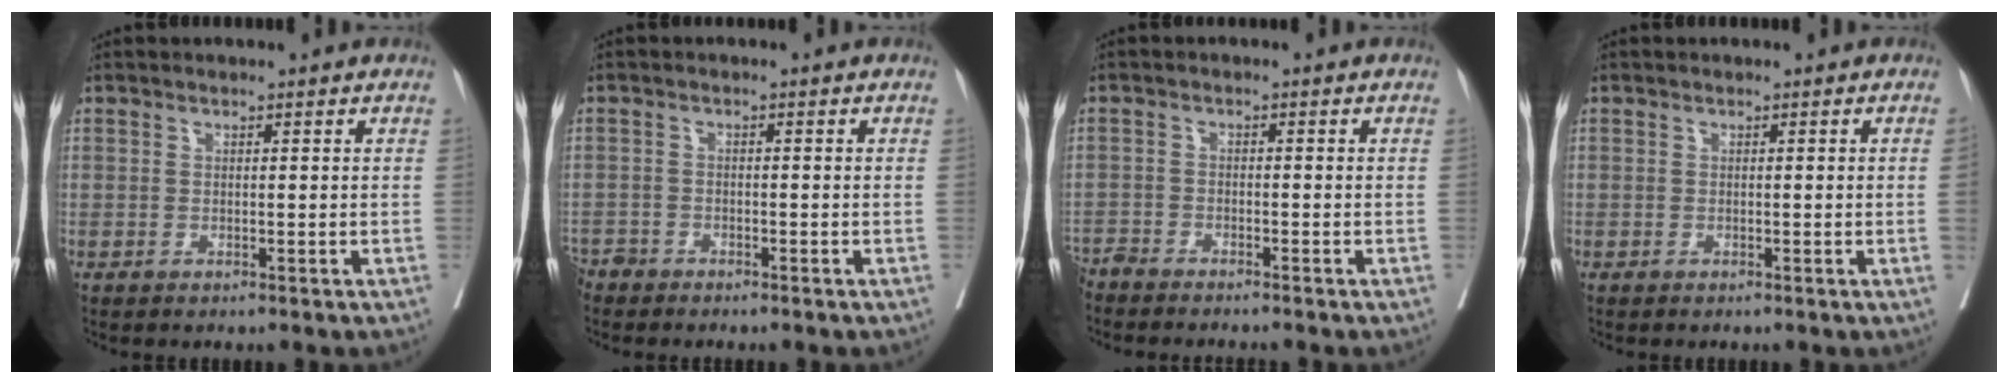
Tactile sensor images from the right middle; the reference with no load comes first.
{"total": 2.5, "force": [-2.3, 0.8, -0.2], "torque": [0.006, -0.003, -0.047]}
{"total": 5.8, "force": [-5.6, 0.2, 1.6], "torque": [-0.011, -0.013, -0.094]}
{"total": 0.8, "force": [0.0, -0.4, 0.7], "torque": [-0.005, 0.000, -0.001]}